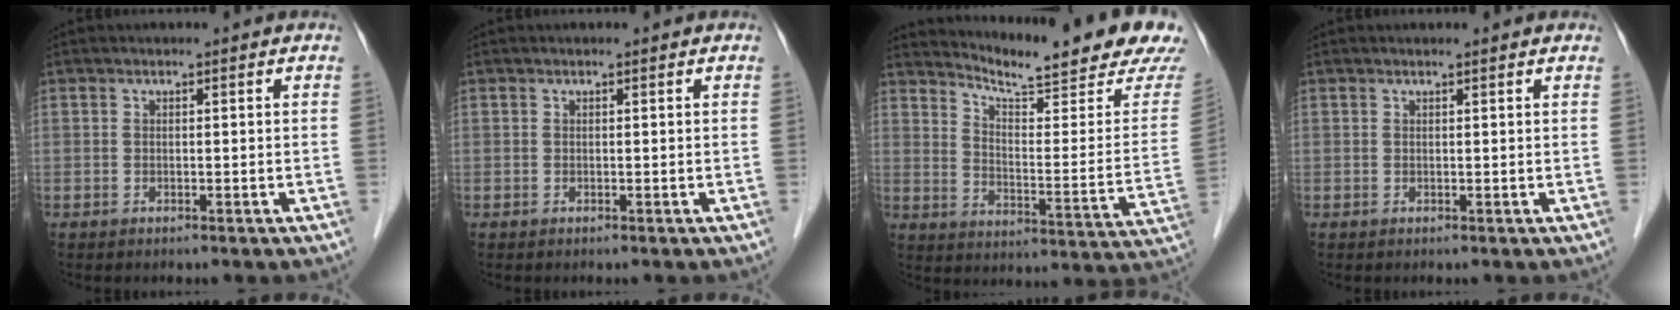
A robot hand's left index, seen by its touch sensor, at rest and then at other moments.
{"total": 0.0}
{"total": 20.3, "force": [18.6, 0.1, 8.2], "torque": [-0.130, -0.092, 0.240]}
{"total": 1.6, "force": [1.5, 0.1, 0.5], "torque": [-0.014, 0.010, 0.018]}